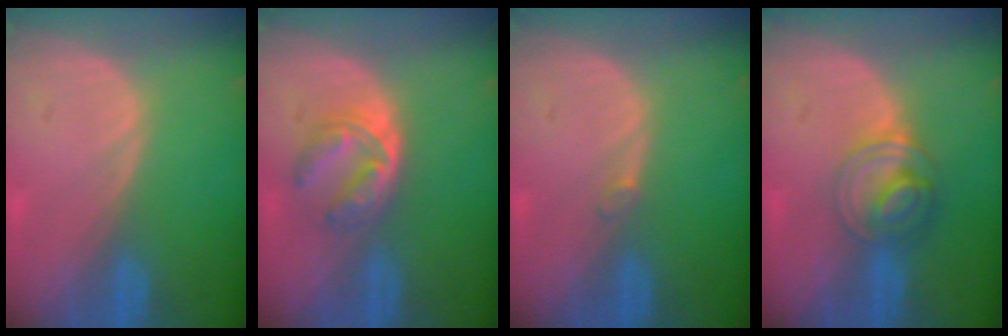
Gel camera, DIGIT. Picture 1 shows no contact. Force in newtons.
{"total": 6.1, "press": 5.2, "slide": 3.2}
{"total": 0.7, "press": 0.7, "slide": 0.2}
{"total": 6.2, "press": 5.3, "slide": 3.1}